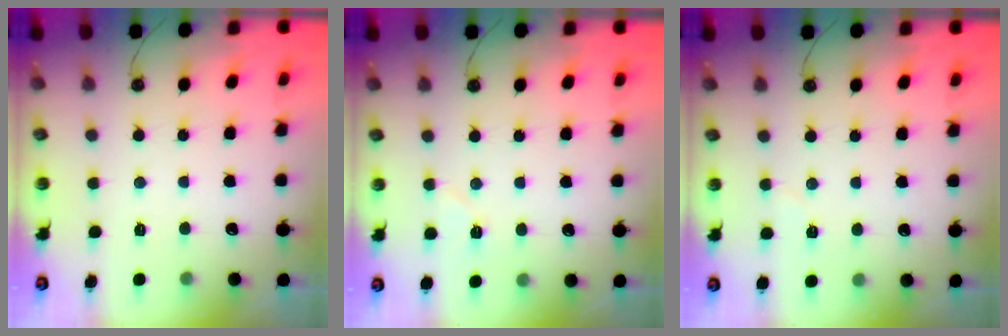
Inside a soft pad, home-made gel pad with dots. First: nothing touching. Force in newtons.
{"total": 5.8, "press": 5.2, "slide": 2.5}
{"total": 2.9, "press": 2.7, "slide": 1.2}